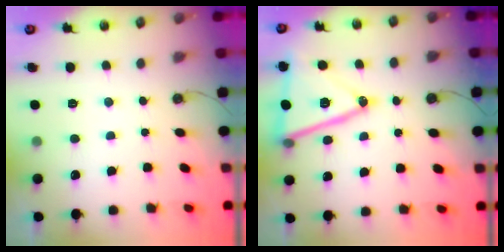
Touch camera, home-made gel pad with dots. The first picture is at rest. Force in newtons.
{"total": 18.5, "press": 18.2, "slide": 3.5}